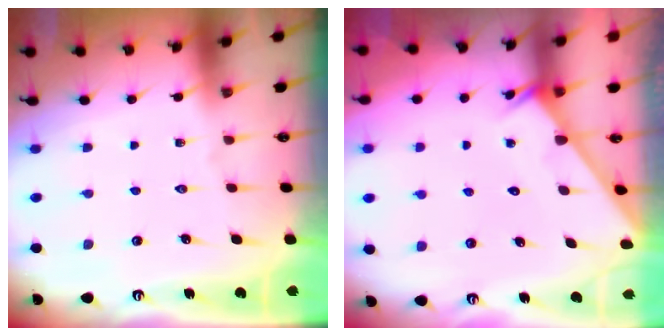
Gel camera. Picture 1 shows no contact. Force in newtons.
{"total": 2.4, "press": 2.4, "slide": 0.1}